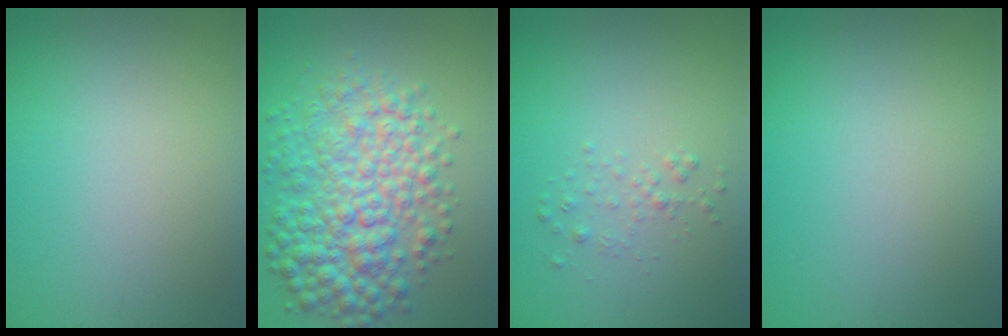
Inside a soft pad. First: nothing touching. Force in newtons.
{"total": 7.9, "press": 7.9, "slide": 0.1}
{"total": 1.0, "press": 1.0, "slide": 0.1}
{"total": 0.0}